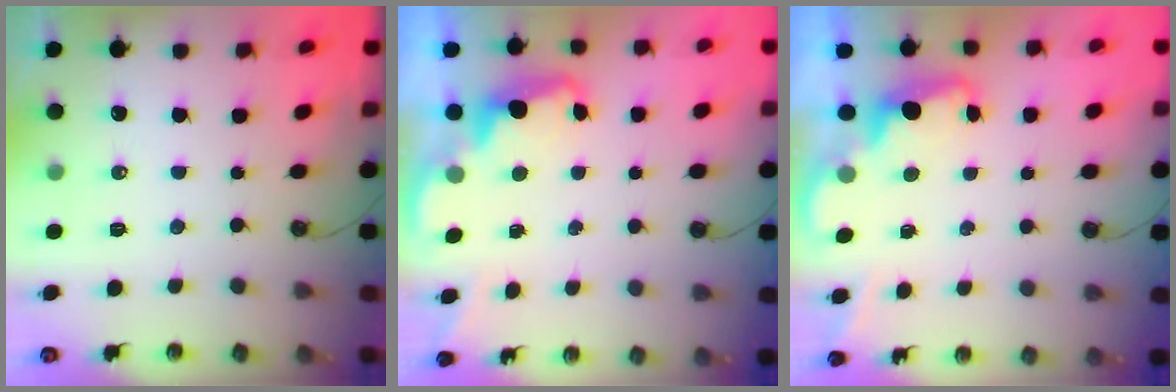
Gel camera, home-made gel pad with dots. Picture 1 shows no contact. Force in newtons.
{"total": 2.4, "press": 2.3, "slide": 0.7}
{"total": 1.9, "press": 1.9, "slide": 0.6}